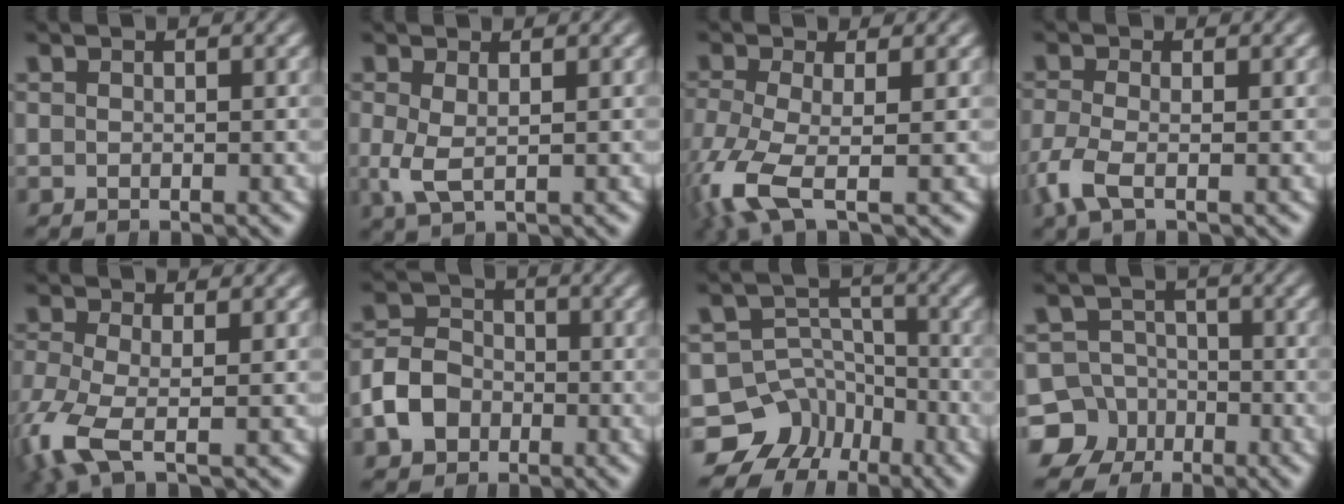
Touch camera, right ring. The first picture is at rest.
{"total": 2.5, "force": [-0.3, 1.0, 2.2], "torque": [-0.060, -0.023, 0.008]}
{"total": 5.6, "force": [-1.7, 2.8, 4.5], "torque": [-0.124, -0.036, -0.012]}
{"total": 3.0, "force": [-1.6, 1.3, 2.3], "torque": [-0.068, -0.020, -0.019]}
{"total": 4.6, "force": [-1.5, 2.3, 3.7], "torque": [-0.107, -0.032, -0.011]}
{"total": 5.0, "force": [-1.6, 4.2, 2.2], "torque": [-0.038, -0.009, -0.024]}
{"total": 12.4, "force": [-5.1, 10.5, 4.1], "torque": [-0.076, -0.056, -0.080]}
{"total": 10.8, "force": [-4.1, 9.6, 2.5], "torque": [-0.056, -0.048, -0.072]}